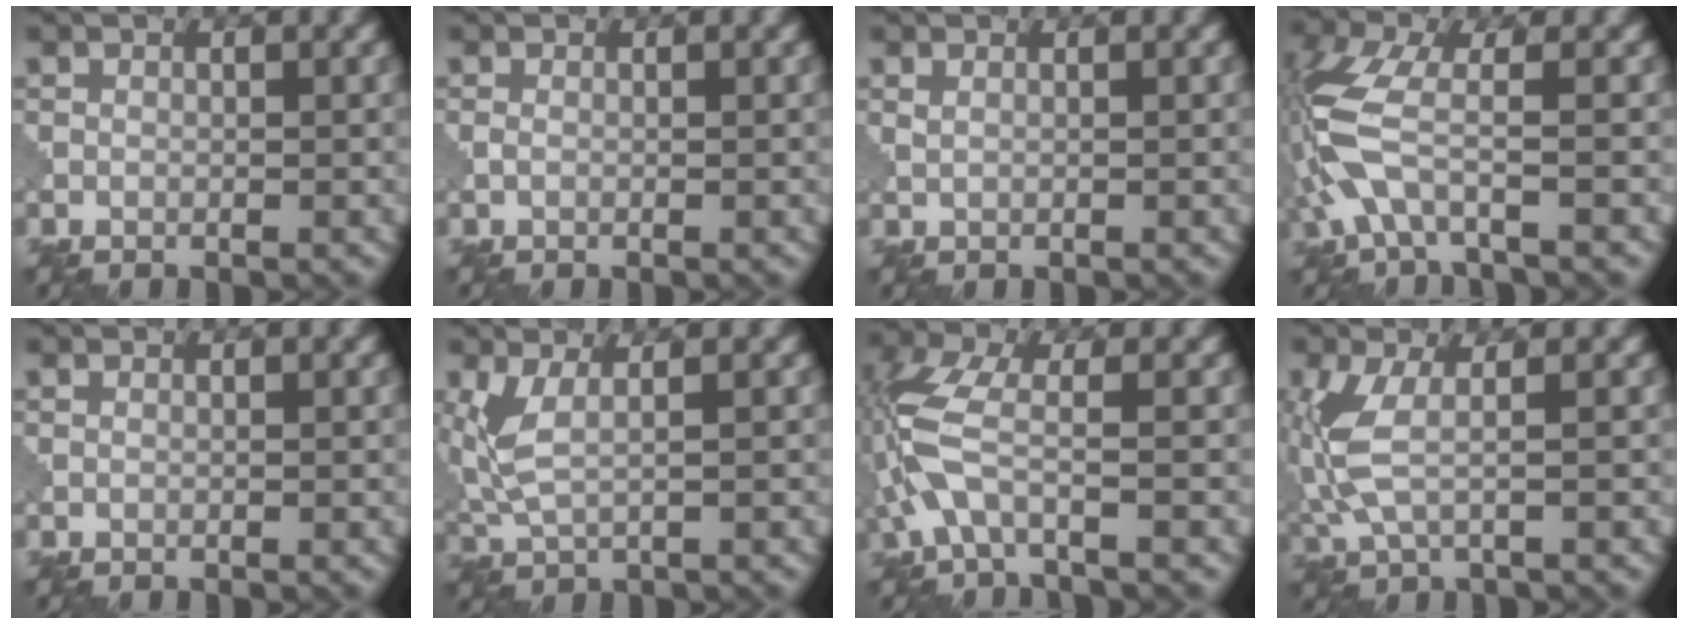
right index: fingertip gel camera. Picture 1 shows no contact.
{"total": 0.5, "force": [-0.1, 0.2, 0.5], "torque": [-0.014, -0.001, -0.004]}
{"total": 0.9, "force": [0.6, 0.4, 0.6], "torque": [-0.013, -0.001, 0.004]}
{"total": 5.9, "force": [-1.6, 1.9, 5.4], "torque": [-0.142, -0.004, -0.043]}
{"total": 0.0}
{"total": 4.0, "force": [1.0, 1.5, 3.5], "torque": [-0.099, -0.004, 0.023]}
{"total": 5.3, "force": [-1.6, 1.9, 4.7], "torque": [-0.124, 0.002, -0.044]}
{"total": 4.6, "force": [0.1, 1.7, 4.2], "torque": [-0.118, -0.007, 0.001]}